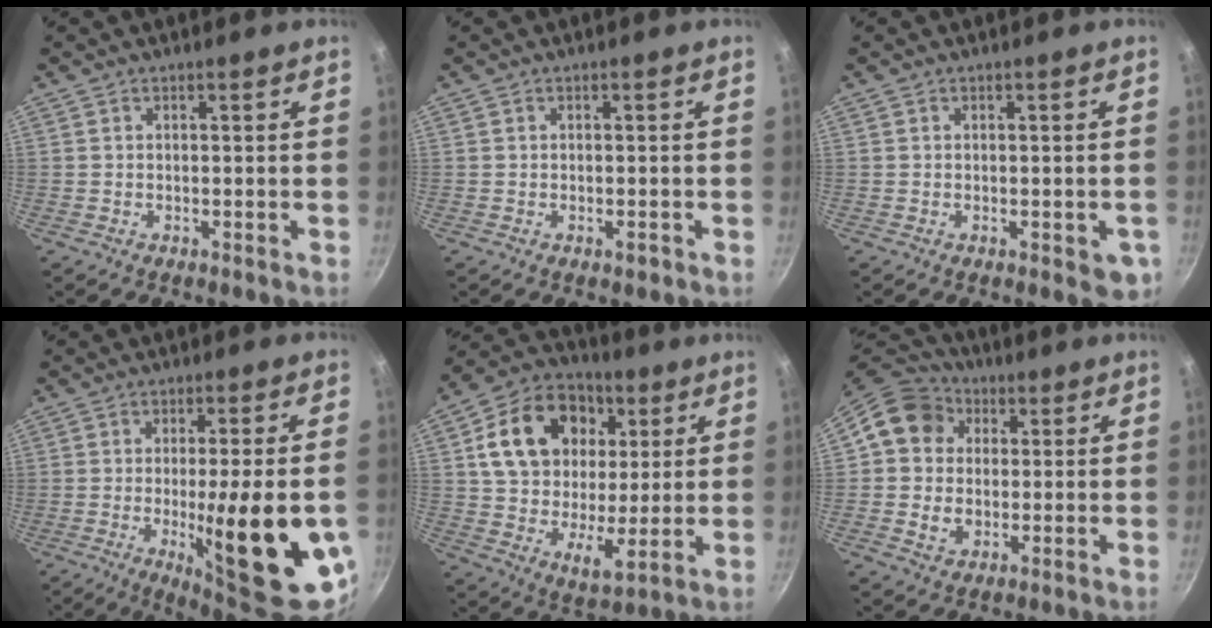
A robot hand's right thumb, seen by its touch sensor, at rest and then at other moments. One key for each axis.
{"total": 1.1, "fx": -0.5, "fy": 0.6, "fz": 0.8, "tx": -0.008, "ty": 0.003, "tz": -0.008}
{"total": 4.0, "fx": -1.0, "fy": 1.9, "fz": 3.4, "tx": -0.025, "ty": -0.003, "tz": -0.012}
{"total": 21.7, "fx": -5.0, "fy": 5.2, "fz": 20.5, "tx": -0.257, "ty": -0.009, "tz": -0.057}
{"total": 21.7, "fx": 6.5, "fy": 15.5, "fz": 13.7, "tx": -0.207, "ty": -0.004, "tz": 0.103}
{"total": 12.9, "fx": 2.6, "fy": 11.2, "fz": 5.9, "tx": -0.082, "ty": 0.015, "tz": 0.033}